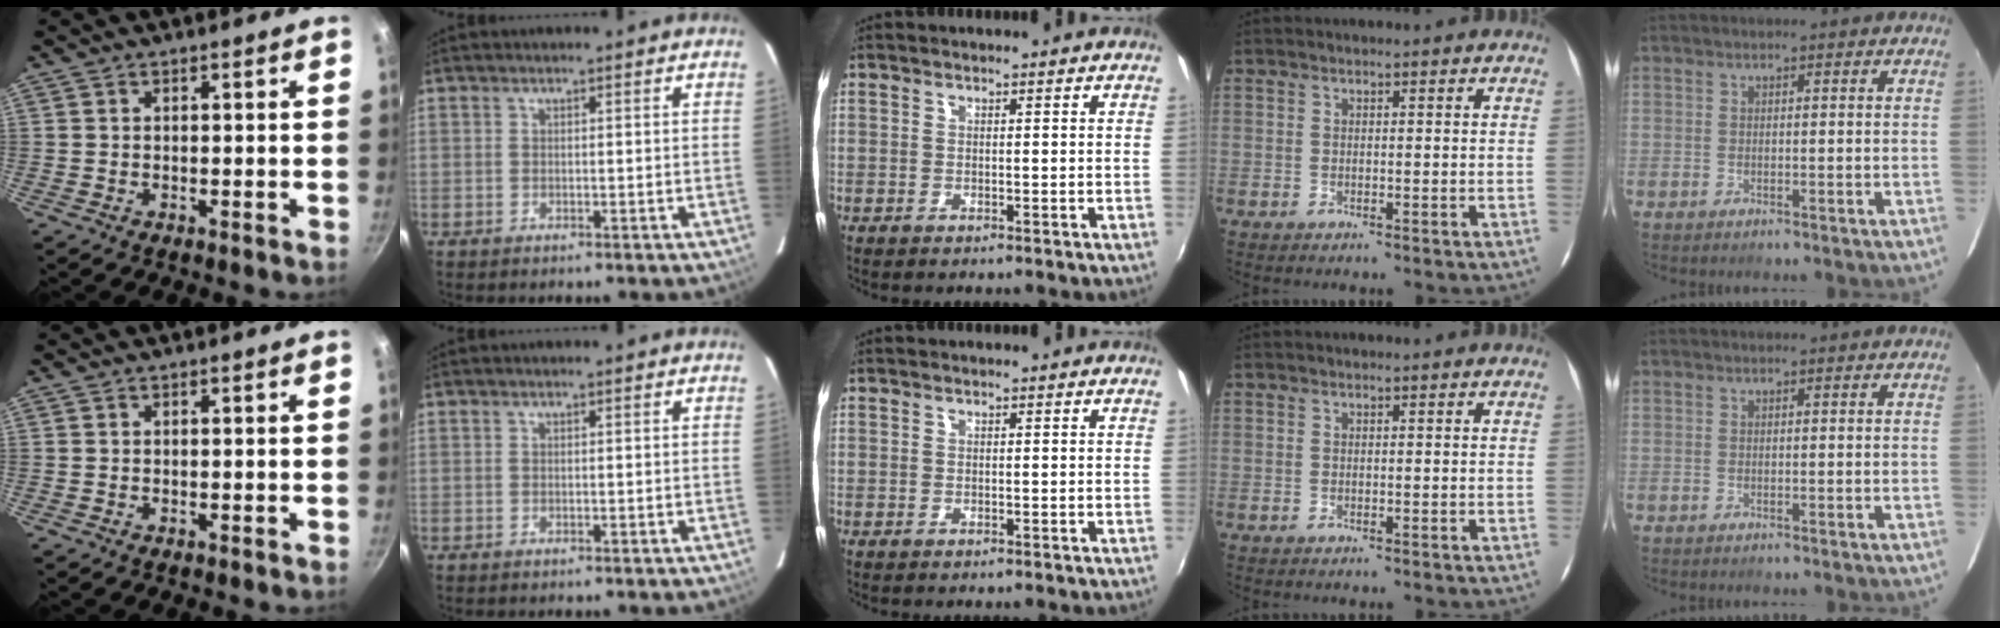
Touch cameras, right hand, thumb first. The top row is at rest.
{}